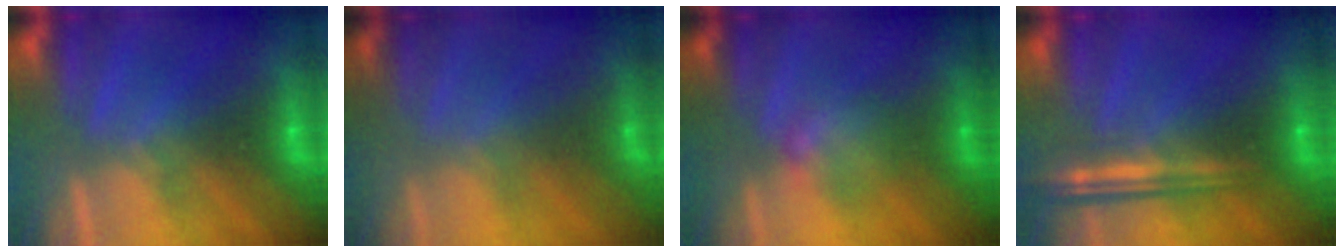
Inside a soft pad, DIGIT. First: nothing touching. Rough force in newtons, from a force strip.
{"total": 1.7}
{"total": 2.2}
{"total": 9.3}